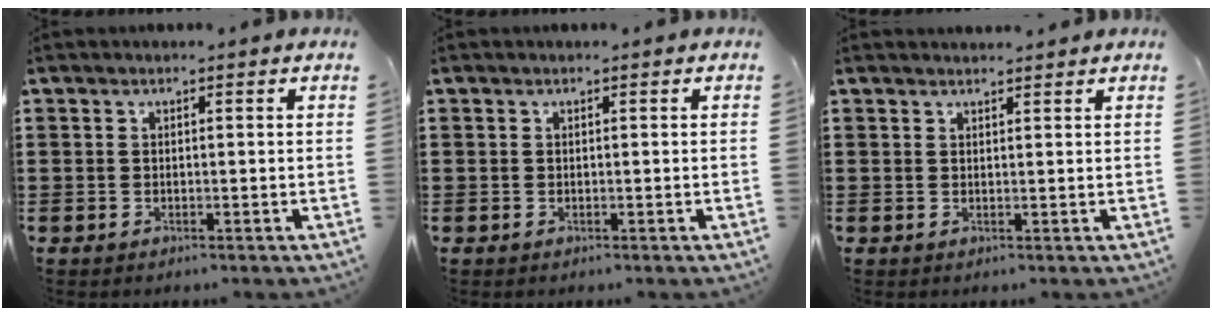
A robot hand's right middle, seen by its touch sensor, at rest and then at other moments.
{"total": 0.0}
{"total": 1.1, "force": [1.1, 0.1, 0.1], "torque": [0.005, -0.005, 0.019]}